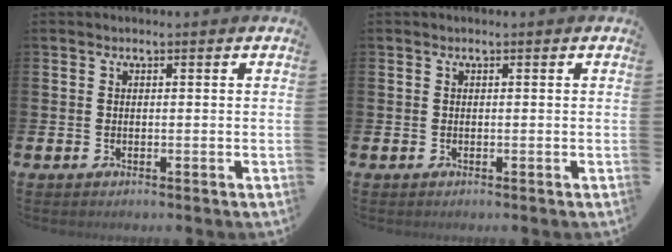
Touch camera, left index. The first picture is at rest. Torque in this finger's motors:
{"motor_torque": [-0.02, 0.02, -0.02, 0.01]}